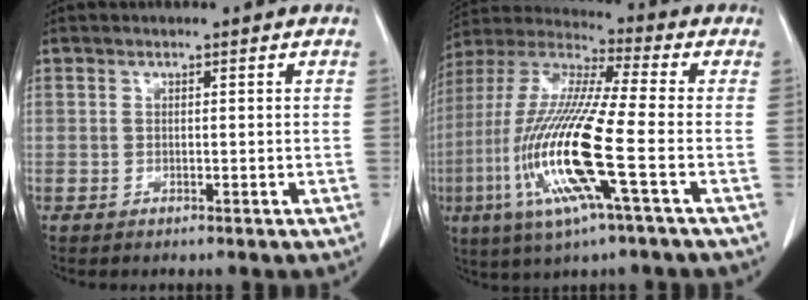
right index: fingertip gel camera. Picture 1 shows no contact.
{"total": 17.8, "force": [-5.0, 0.8, 17.1], "torque": [-0.368, -0.019, -0.103]}